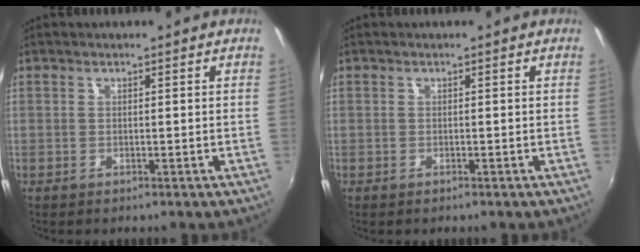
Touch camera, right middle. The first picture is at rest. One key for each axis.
{"total": 0.0}